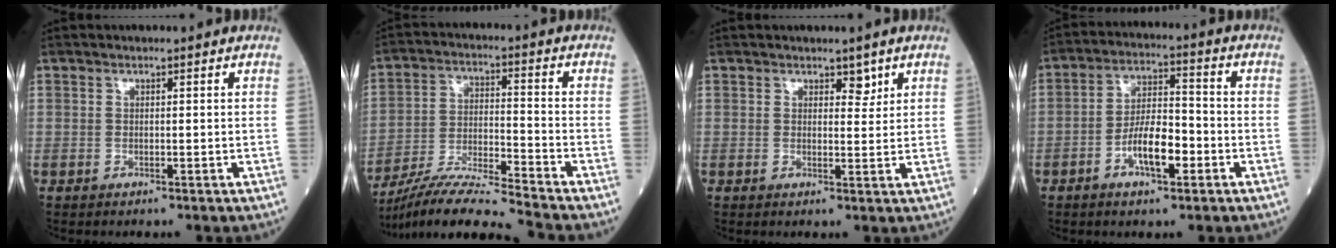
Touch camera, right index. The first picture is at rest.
{"total": 12.0, "force": [-10.8, -1.8, 4.8], "torque": [-0.085, -0.006, -0.195]}
{"total": 2.0, "force": [1.4, 1.0, 1.0], "torque": [-0.005, -0.003, 0.018]}
{"total": 7.9, "force": [-3.1, 2.6, 6.8], "torque": [-0.133, 0.011, -0.055]}